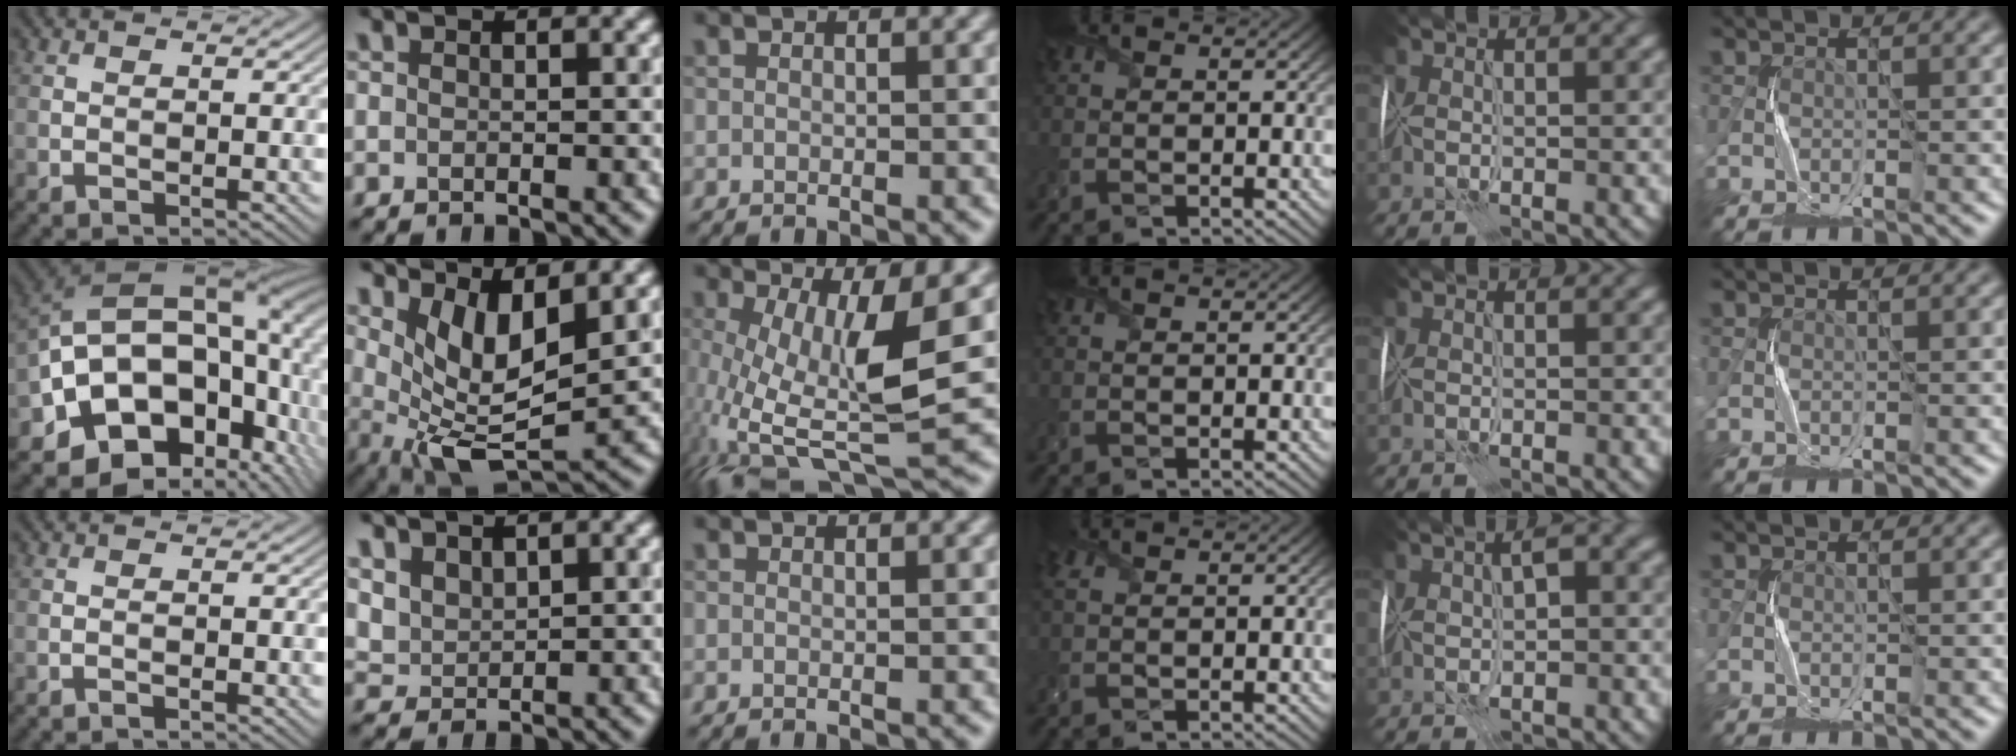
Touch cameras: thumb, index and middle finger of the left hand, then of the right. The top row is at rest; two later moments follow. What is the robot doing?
{"motion": "wrap", "object": "cellophane"}